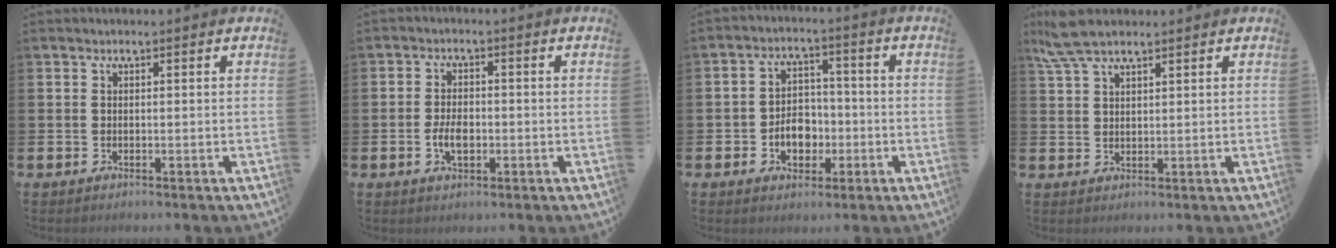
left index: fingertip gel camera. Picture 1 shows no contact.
{"total": 3.4, "force": [-0.7, 2.0, 2.7], "torque": [-0.039, -0.001, -0.015]}
{"total": 5.2, "force": [-1.6, 4.0, 2.9], "torque": [-0.042, 0.004, -0.037]}
{"total": 5.6, "force": [4.5, 1.6, 2.9], "torque": [-0.065, -0.005, 0.084]}